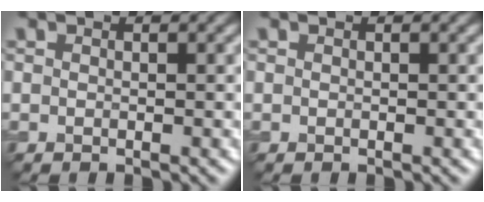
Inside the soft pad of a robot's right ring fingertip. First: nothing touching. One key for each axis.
{"total": 0.0}